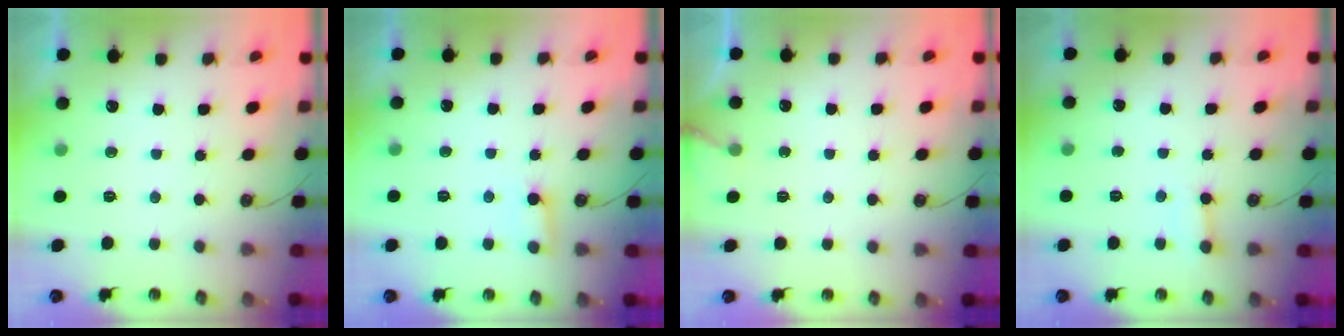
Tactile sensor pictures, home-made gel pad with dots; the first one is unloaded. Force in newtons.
{"total": 4.1, "press": 4.1, "slide": 0.3}
{"total": 3.4, "press": 3.4, "slide": 0.2}
{"total": 3.5, "press": 3.5, "slide": 0.1}